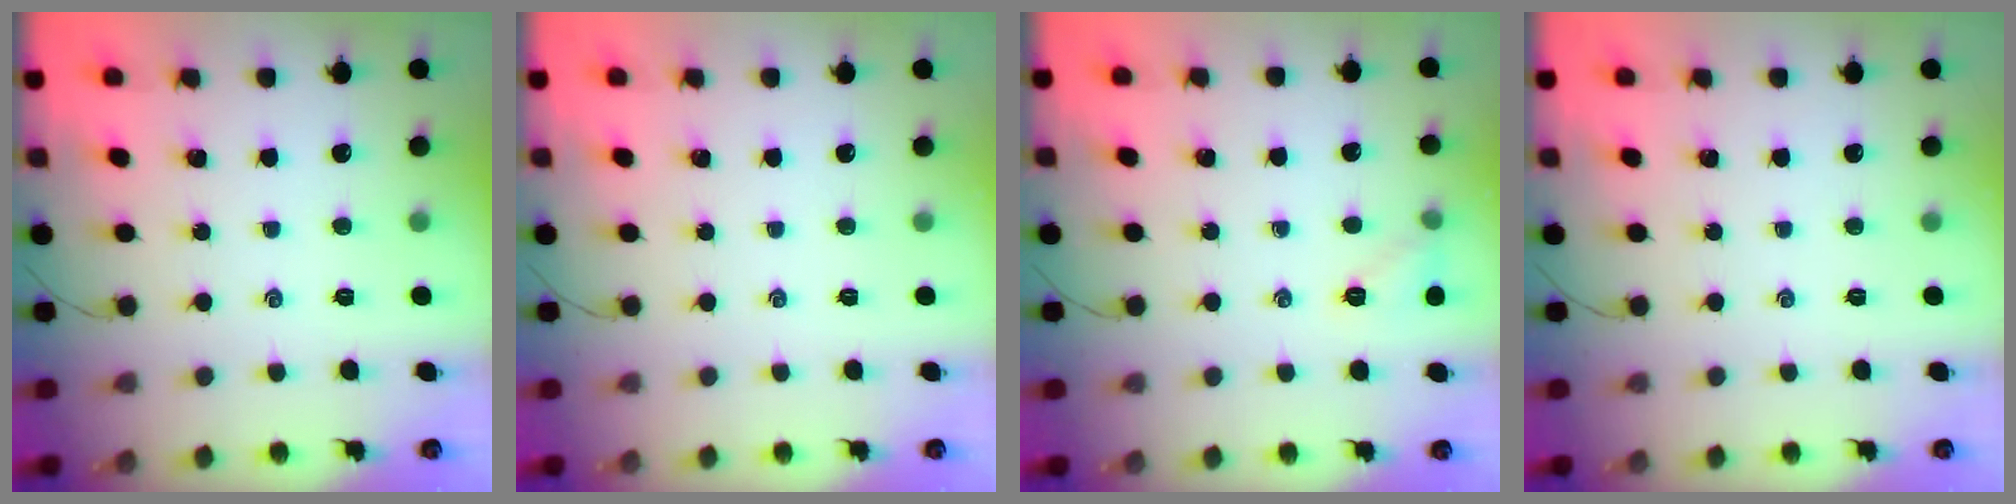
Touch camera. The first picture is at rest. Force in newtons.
{"total": 0.0}
{"total": 6.7, "press": 6.5, "slide": 1.6}
{"total": 0.0}